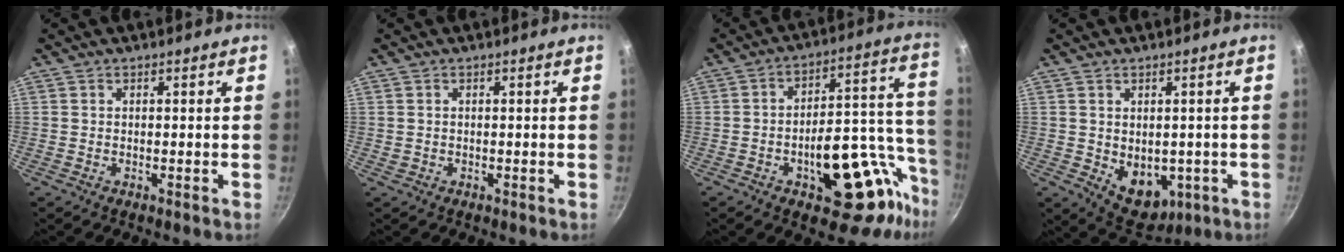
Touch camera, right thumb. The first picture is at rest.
{"total": 0.0}
{"total": 24.2, "force": [-10.5, 12.4, 17.9], "torque": [-0.159, 0.067, -0.138]}
{"total": 9.0, "force": [-1.3, 6.5, 6.1], "torque": [-0.055, -0.009, 0.003]}